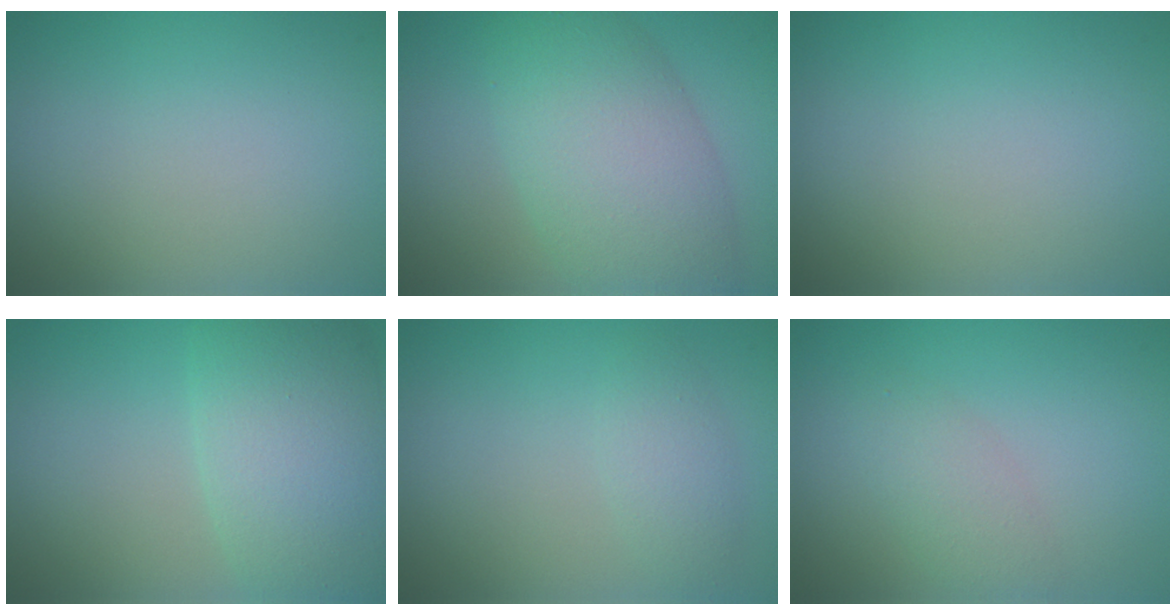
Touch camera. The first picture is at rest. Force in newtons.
{"total": 8.2, "press": 8.2, "slide": 0.3}
{"total": 0.0}
{"total": 8.0, "press": 8.0, "slide": 0.5}
{"total": 1.8, "press": 1.8, "slide": 0.1}
{"total": 2.2, "press": 2.2, "slide": 0.2}